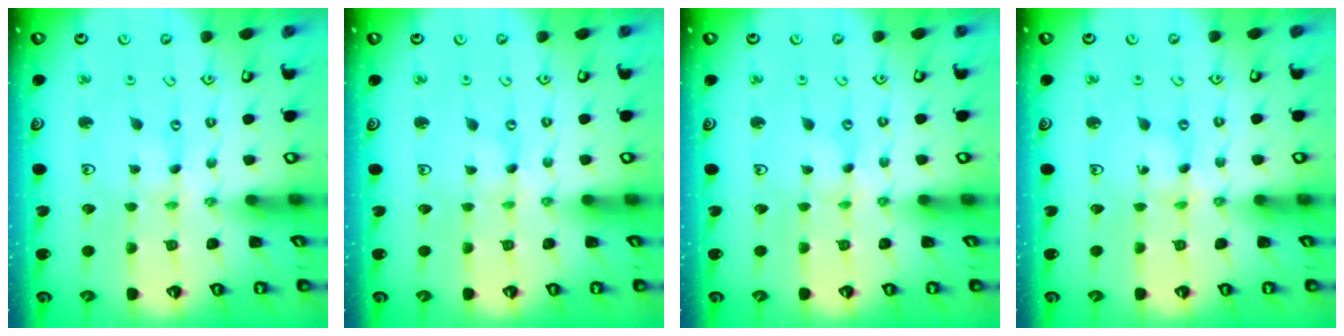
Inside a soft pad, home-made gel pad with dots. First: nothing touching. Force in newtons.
{"total": 0.0}
{"total": 0.0}
{"total": 2.0, "press": 2.0, "slide": 0.2}